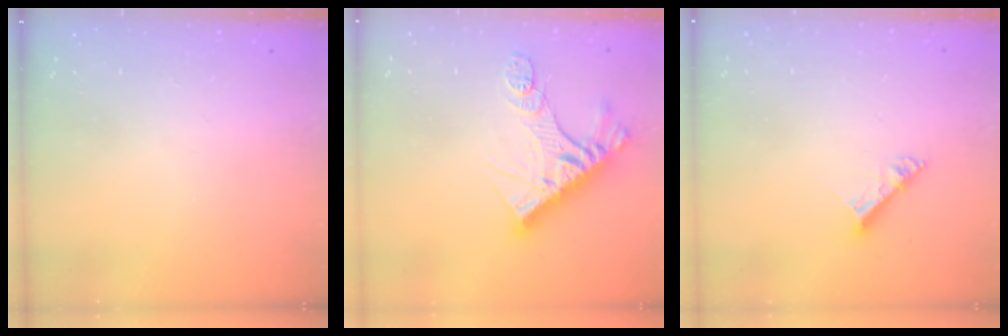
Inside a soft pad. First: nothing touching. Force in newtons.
{"total": 13.2, "press": 13.1, "slide": 1.2}
{"total": 6.6, "press": 6.5, "slide": 0.7}